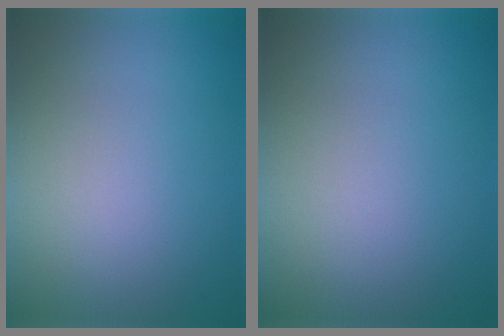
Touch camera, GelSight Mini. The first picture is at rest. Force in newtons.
{"total": 0.0}